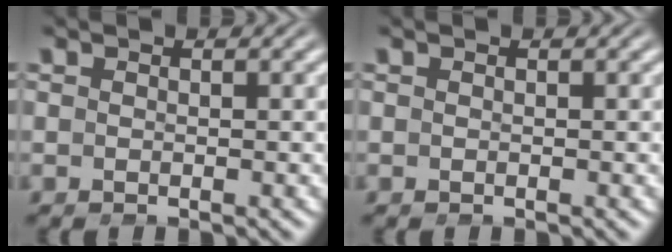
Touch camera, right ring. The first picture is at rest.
{"total": 0.0}